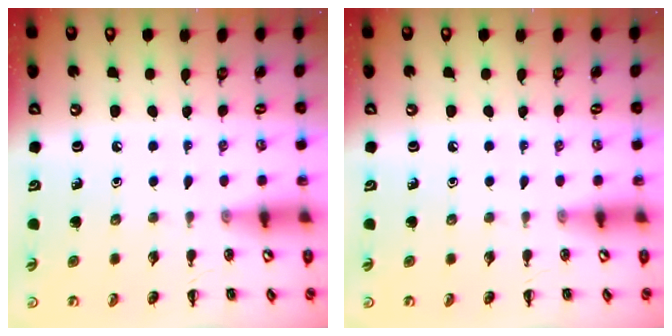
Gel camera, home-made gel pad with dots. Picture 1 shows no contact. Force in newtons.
{"total": 0.0}